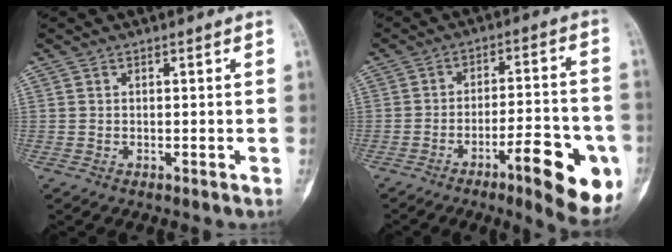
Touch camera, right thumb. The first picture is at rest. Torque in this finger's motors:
{"motor_torque": [0.10, 0.61, 0.67, 0.21, 0.06]}